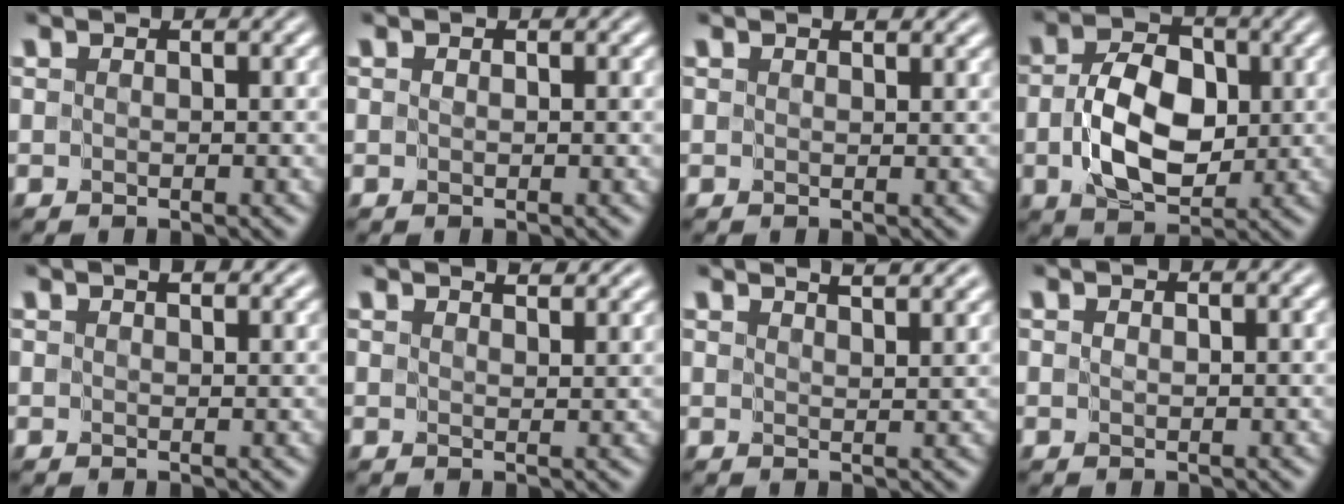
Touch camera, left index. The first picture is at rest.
{"total": 0.0}
{"total": 1.2, "force": [0.9, 0.4, 0.6], "torque": [0.000, -0.002, 0.014]}
{"total": 6.3, "force": [-0.8, 4.1, 4.7], "torque": [-0.094, -0.004, -0.010]}
{"total": 1.5, "force": [0.9, 0.6, 1.0], "torque": [-0.009, 0.002, 0.015]}
{"total": 3.2, "force": [2.8, 0.7, 1.3], "torque": [-0.007, 0.013, 0.020]}
{"total": 4.9, "force": [3.9, 1.4, 2.5], "torque": [-0.008, 0.028, 0.024]}
{"total": 0.0}